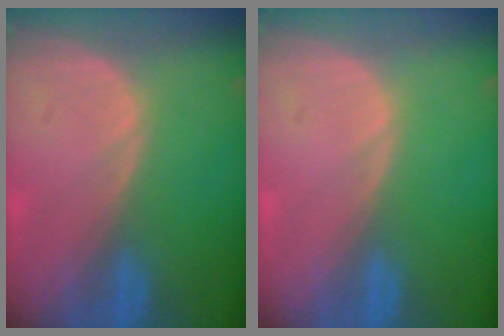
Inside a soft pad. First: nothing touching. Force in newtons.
{"total": 0.0}